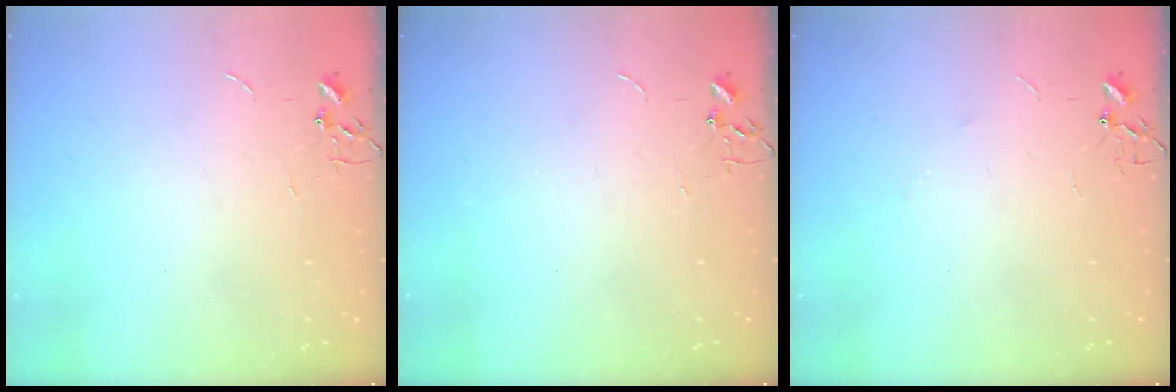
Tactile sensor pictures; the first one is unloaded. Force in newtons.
{"total": 0.0}
{"total": 3.3, "press": 3.0, "slide": 1.2}